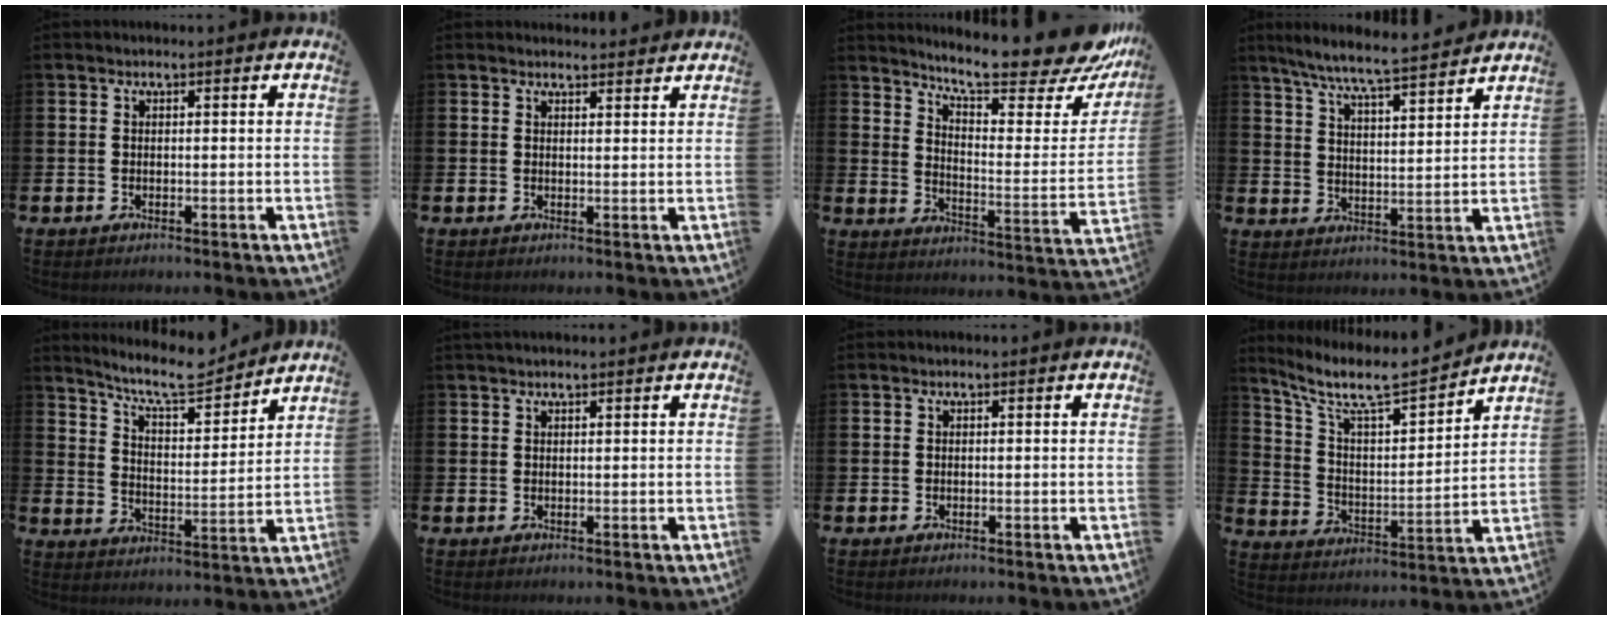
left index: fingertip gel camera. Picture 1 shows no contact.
{"total": 1.7, "force": [1.7, 0.3, -0.1], "torque": [0.006, -0.008, 0.029]}
{"total": 11.3, "force": [10.3, 1.7, 4.3], "torque": [-0.084, -0.091, 0.172]}
{"total": 7.3, "force": [6.9, -0.1, 2.6], "torque": [-0.080, -0.040, 0.120]}
{"total": 9.1, "force": [8.4, 1.6, 3.1], "torque": [-0.080, -0.053, 0.148]}
{"total": 0.7, "force": [0.7, 0.0, 0.2], "torque": [0.003, -0.002, 0.012]}
{"total": 0.0}
{"total": 8.9, "force": [8.0, 1.5, 3.8], "torque": [-0.109, -0.059, 0.134]}